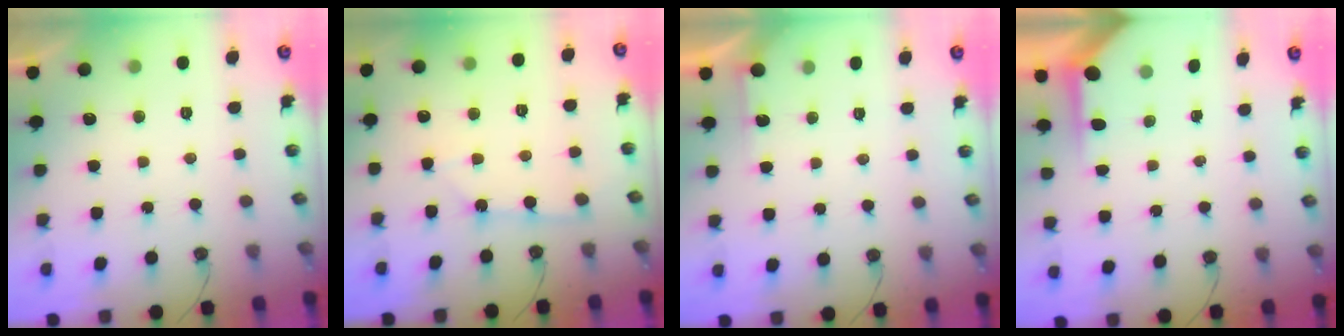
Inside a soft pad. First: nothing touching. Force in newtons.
{"total": 2.5, "press": 2.5, "slide": 0.3}
{"total": 2.8, "press": 2.8, "slide": 0.3}
{"total": 3.7, "press": 3.6, "slide": 0.4}